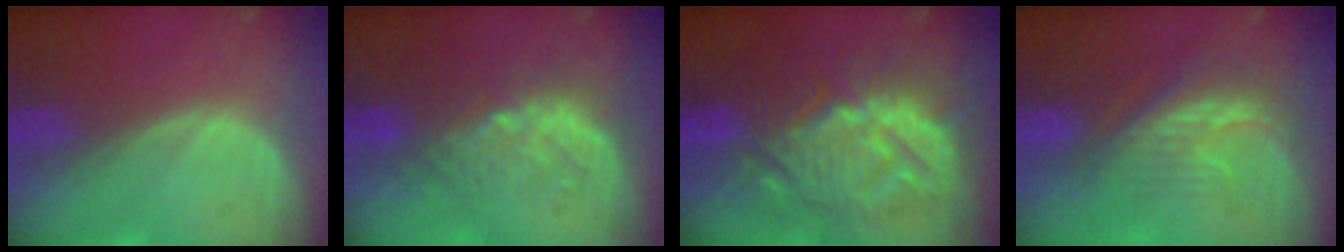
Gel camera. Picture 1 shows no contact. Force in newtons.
{"total": 6.7, "press": 6.5, "slide": 1.7}
{"total": 13.5, "press": 13.4, "slide": 1.3}
{"total": 8.2, "press": 7.2, "slide": 4.0}